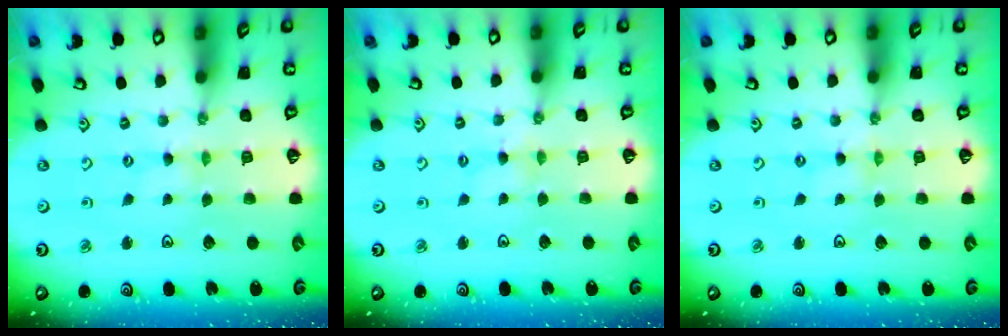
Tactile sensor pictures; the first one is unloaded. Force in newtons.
{"total": 1.0, "press": 1.0, "slide": 0.2}
{"total": 0.0}